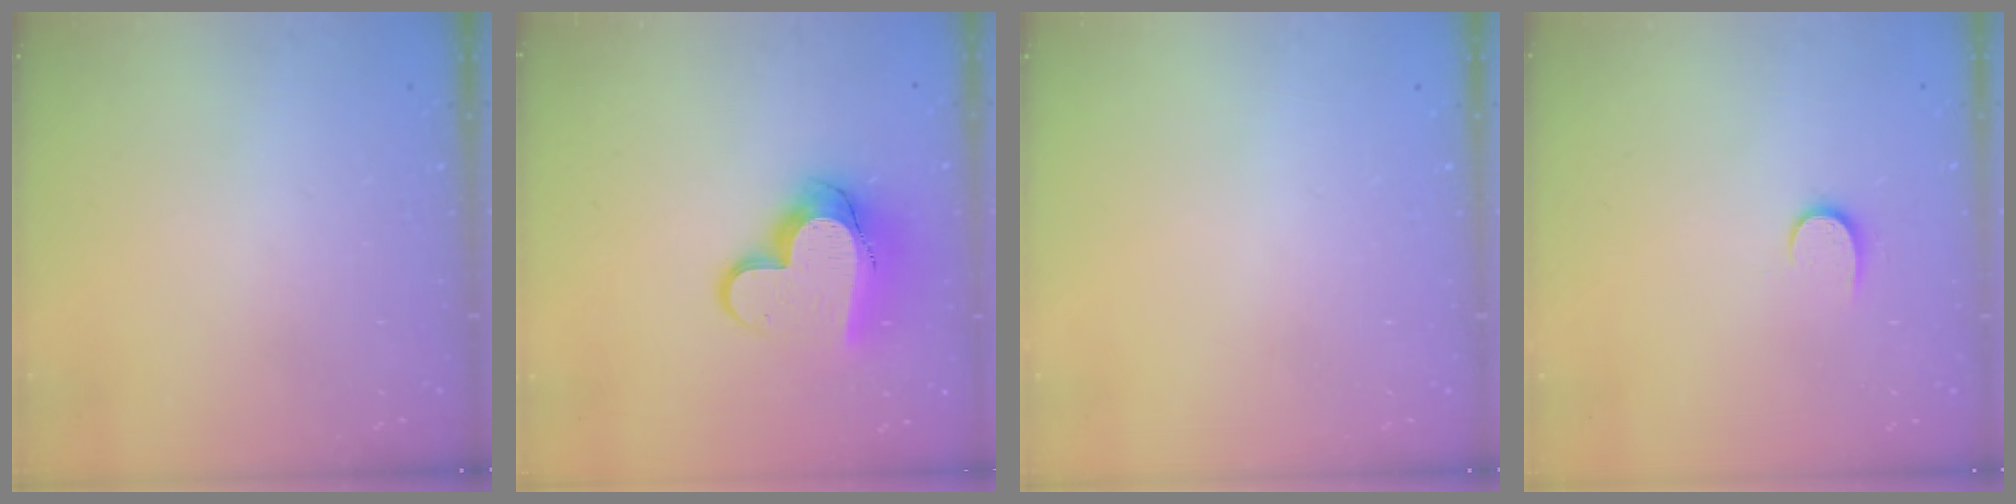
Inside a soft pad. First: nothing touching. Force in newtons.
{"total": 14.5, "press": 14.5, "slide": 1.2}
{"total": 0.0}
{"total": 6.5, "press": 6.5, "slide": 0.7}